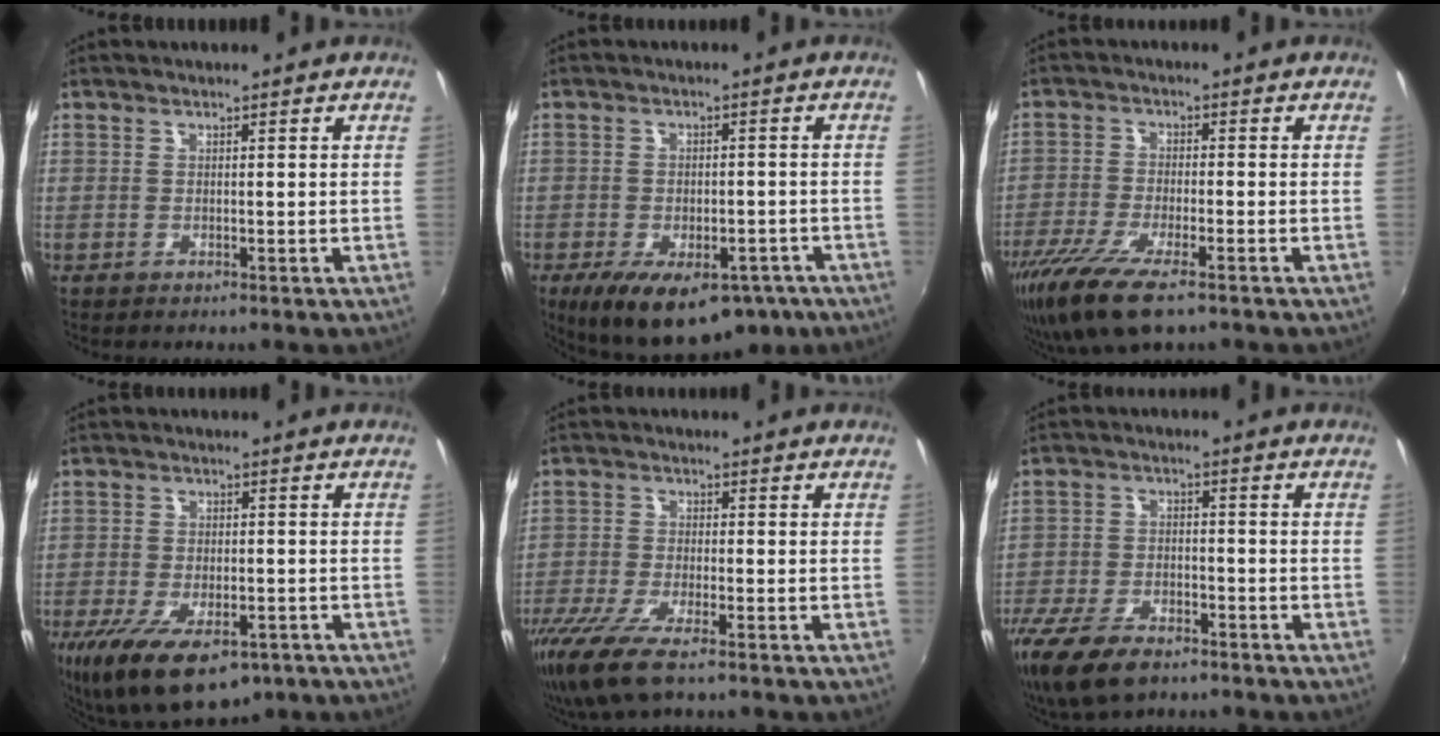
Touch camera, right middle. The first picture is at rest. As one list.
[{"total": 17.2, "force": [-10.7, 8.4, 10.5], "torque": [-0.198, -0.026, -0.147]}, {"total": 11.3, "force": [-7.5, 3.1, 7.8], "torque": [-0.177, -0.037, -0.143]}, {"total": 16.3, "force": [-9.1, 7.7, 11.1], "torque": [-0.226, -0.042, -0.136]}, {"total": 10.2, "force": [-7.1, 2.3, 7.0], "torque": [-0.165, -0.038, -0.136]}, {"total": 14.2, "force": [-9.9, 6.5, 7.9], "torque": [-0.195, -0.040, -0.183]}]